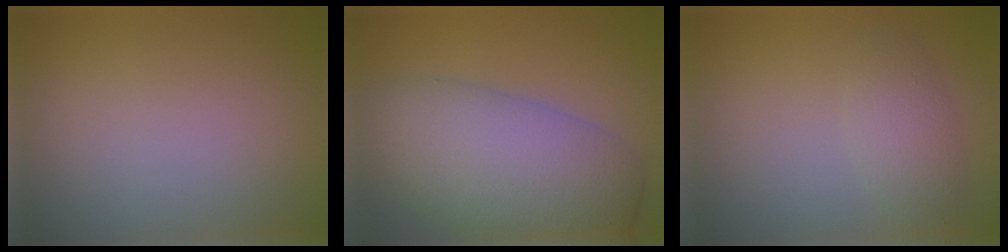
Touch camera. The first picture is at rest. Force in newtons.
{"total": 10.3, "press": 10.3, "slide": 0.5}
{"total": 2.4, "press": 2.4, "slide": 0.1}